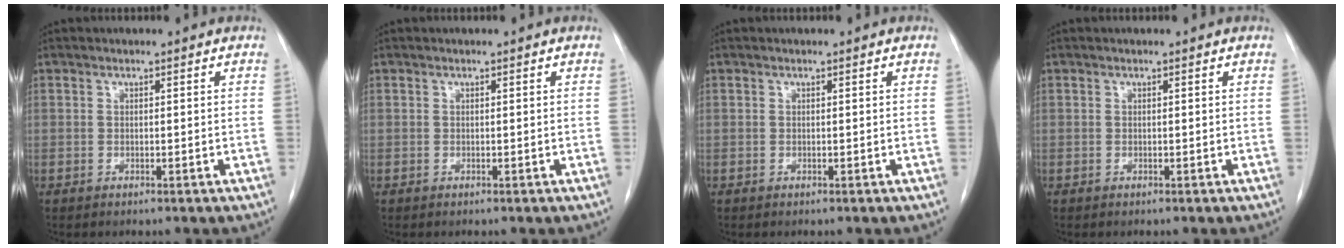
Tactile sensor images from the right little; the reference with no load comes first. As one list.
[{"total": 0.0}, {"total": 0.0}, {"total": 0.0}]